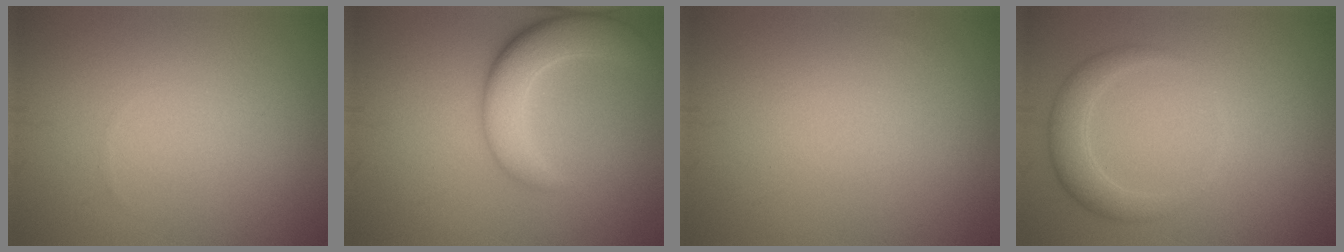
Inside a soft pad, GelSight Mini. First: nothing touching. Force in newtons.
{"total": 5.5, "press": 5.5, "slide": 0.5}
{"total": 0.0}
{"total": 2.7, "press": 2.7, "slide": 0.1}